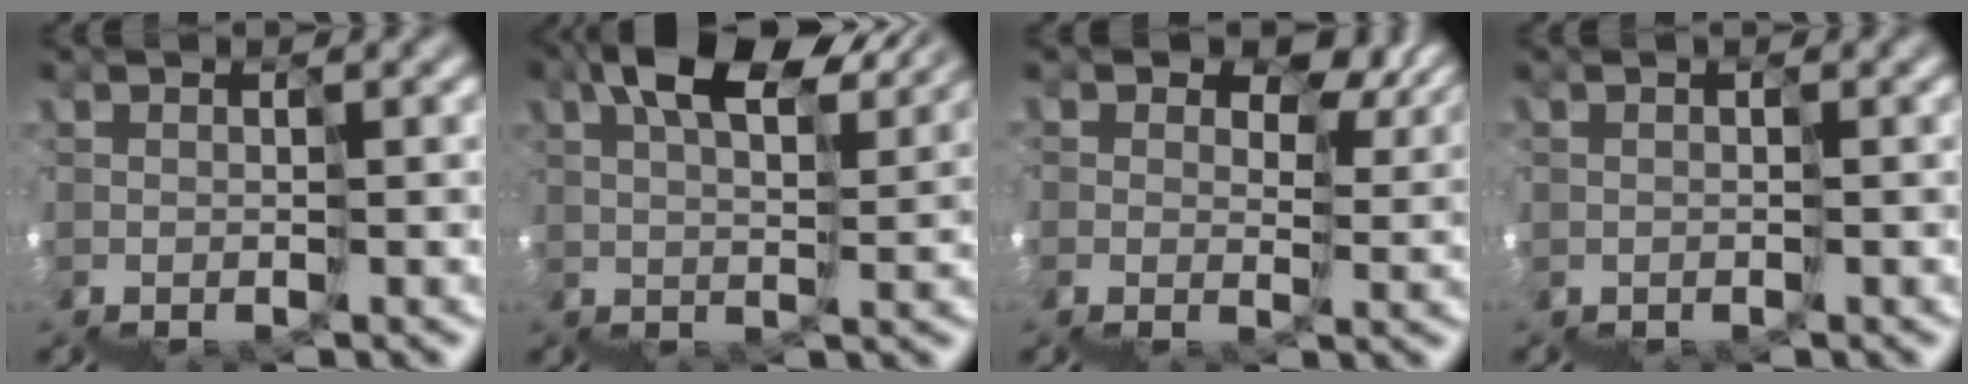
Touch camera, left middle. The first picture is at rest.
{"total": 7.9, "force": [6.1, 2.7, 4.4], "torque": [-0.060, 0.047, 0.084]}
{"total": 7.8, "force": [4.7, 5.3, 3.2], "torque": [-0.065, 0.014, 0.080]}
{"total": 1.4, "force": [-0.4, 1.2, 0.7], "torque": [-0.013, -0.005, -0.006]}